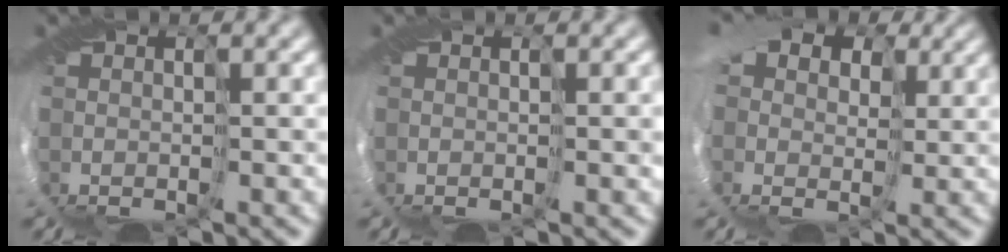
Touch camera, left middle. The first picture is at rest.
{"total": 0.9, "force": [-0.1, 0.3, 0.8], "torque": [-0.013, 0.001, -0.004]}
{"total": 11.5, "force": [4.8, 8.5, 6.0], "torque": [-0.145, 0.033, 0.047]}